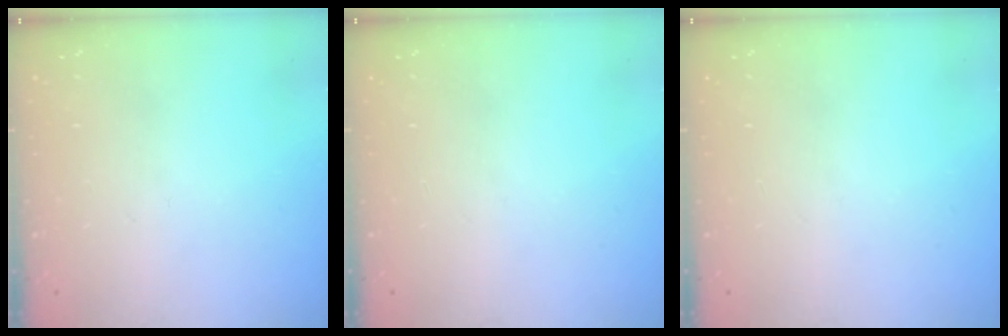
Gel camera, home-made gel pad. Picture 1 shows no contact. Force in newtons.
{"total": 0.0}
{"total": 0.0}